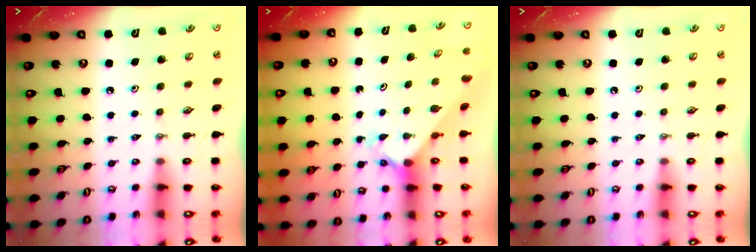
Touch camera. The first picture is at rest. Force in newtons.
{"total": 2.4, "press": 2.4, "slide": 0.2}
{"total": 0.0}